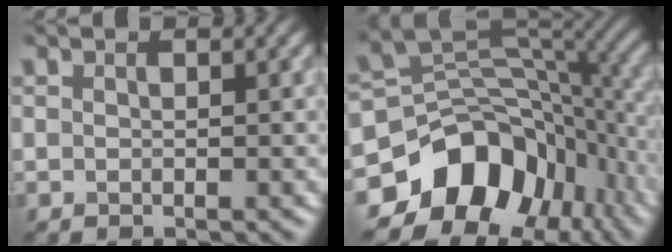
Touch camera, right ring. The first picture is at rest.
{"total": 12.4, "force": [-5.8, 8.9, 6.5], "torque": [-0.107, 0.002, -0.107]}